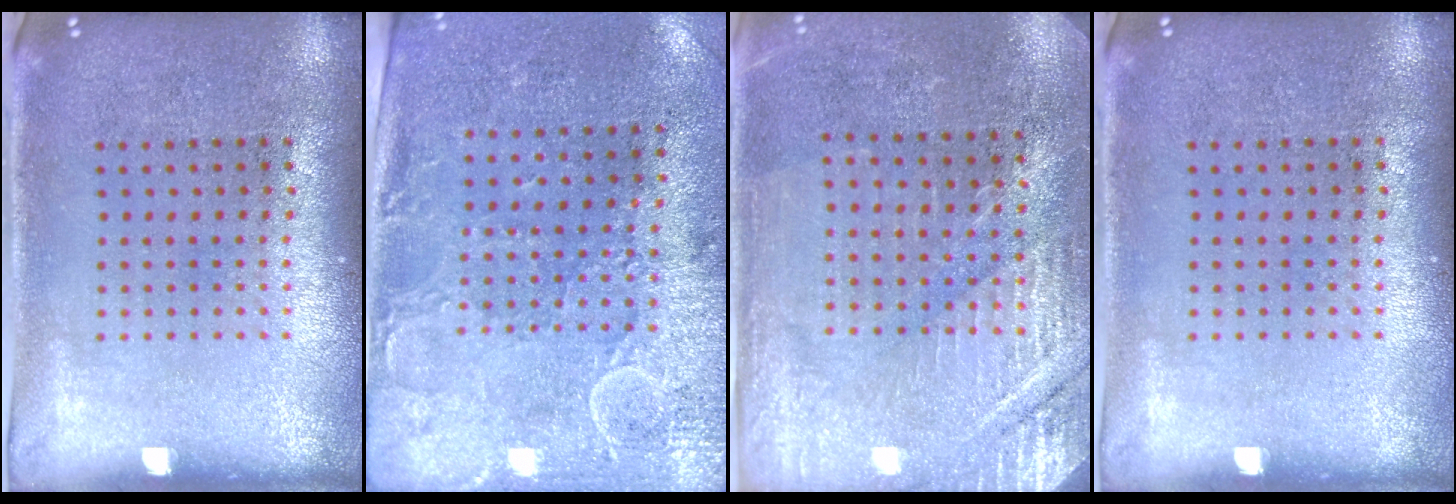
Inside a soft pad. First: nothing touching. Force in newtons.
{"total": 3.0, "press": 2.4, "slide": 1.7}
{"total": 2.9, "press": 2.9, "slide": 0.3}
{"total": 0.0}